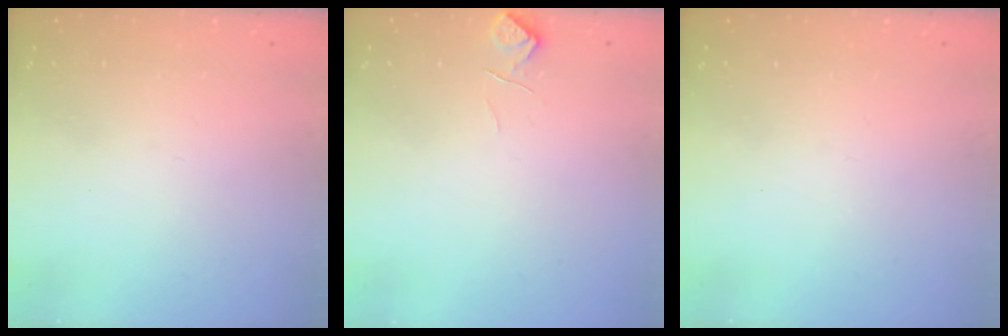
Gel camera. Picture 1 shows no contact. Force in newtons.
{"total": 1.0, "press": 0.7, "slide": 0.6}
{"total": 0.0}